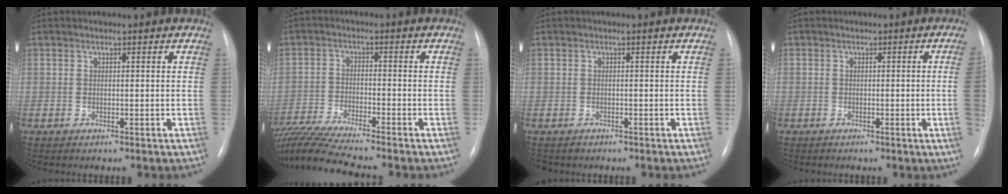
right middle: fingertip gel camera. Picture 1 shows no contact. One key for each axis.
{"total": 12.6, "fx": -11.2, "fy": -0.8, "fz": 5.7, "tx": -0.110, "ty": -0.019, "tz": -0.195}
{"total": 1.1, "fx": -0.9, "fy": 0.6, "fz": -0.1, "tx": -0.002, "ty": 0.002, "tz": -0.014}
{"total": 2.8, "fx": -0.6, "fy": -0.7, "fz": 2.6, "tx": -0.034, "ty": -0.002, "tz": -0.009}